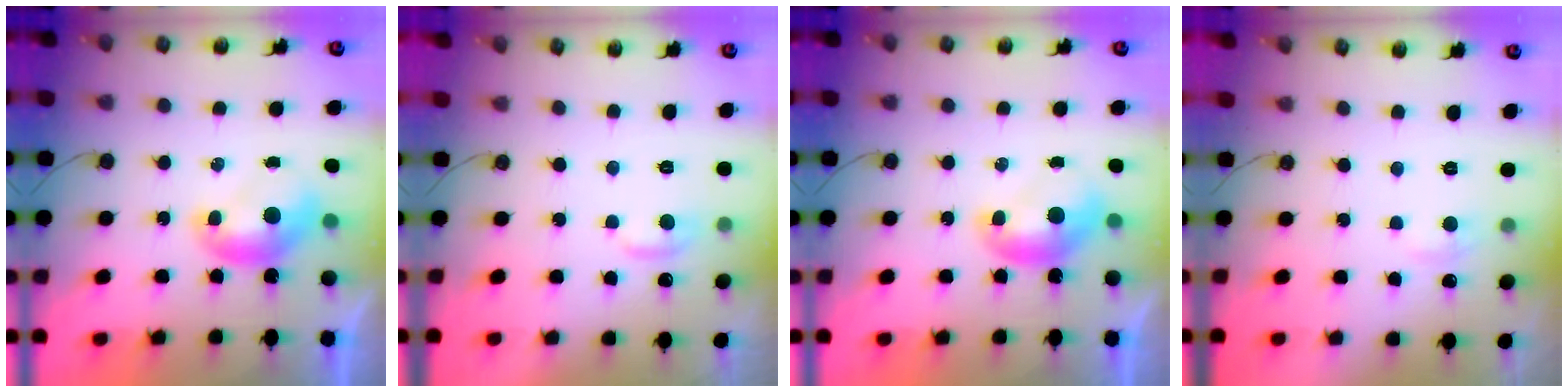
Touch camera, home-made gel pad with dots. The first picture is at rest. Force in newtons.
{"total": 0.9, "press": 0.4, "slide": 0.8}
{"total": 0.0}
{"total": 2.9, "press": 2.8, "slide": 0.5}